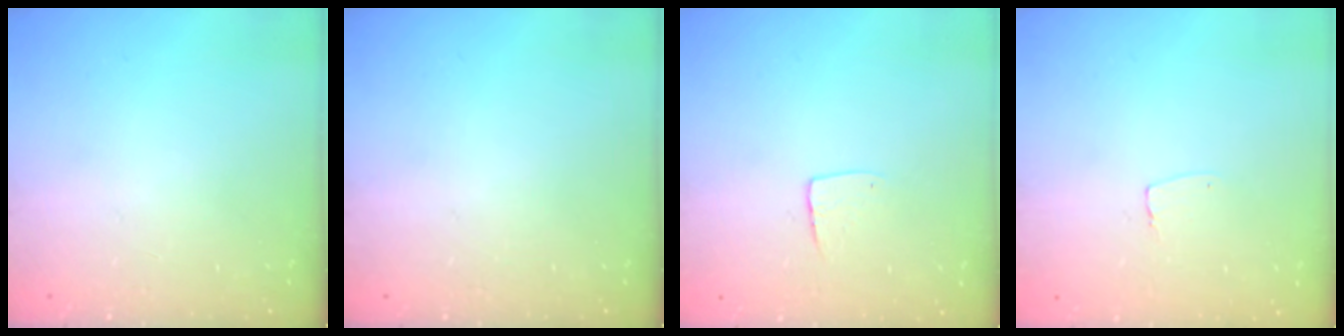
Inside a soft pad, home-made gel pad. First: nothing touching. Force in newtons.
{"total": 0.0}
{"total": 5.3, "press": 5.3, "slide": 0.4}
{"total": 3.5, "press": 3.5, "slide": 0.3}